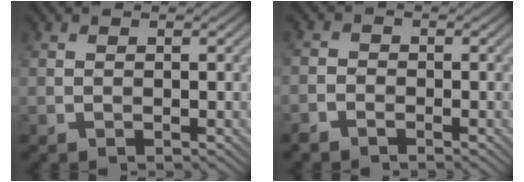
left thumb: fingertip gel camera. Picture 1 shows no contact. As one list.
[{"total": 1.7, "force": [-1.4, 0.9, 0.4], "torque": [-0.016, 0.001, -0.034]}]